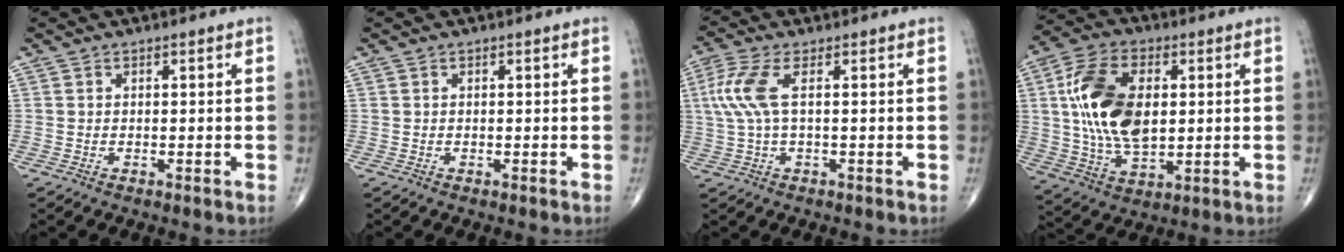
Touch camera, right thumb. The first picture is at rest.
{"total": 0.0}
{"total": 6.9, "force": [1.2, 2.2, 6.4], "torque": [-0.187, 0.015, 0.025]}
{"total": 17.1, "force": [2.5, 9.7, 13.9], "torque": [-0.261, -0.001, 0.049]}